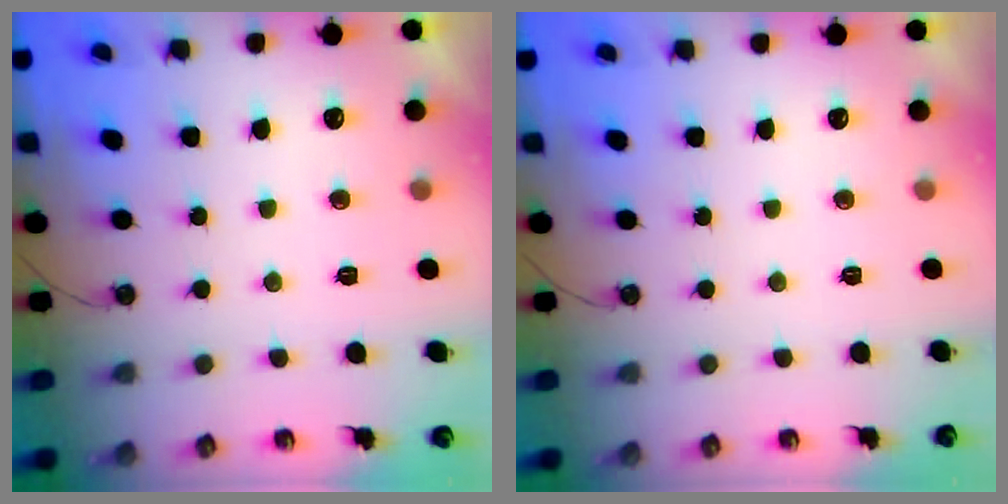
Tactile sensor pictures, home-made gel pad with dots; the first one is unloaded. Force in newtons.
{"total": 0.0}